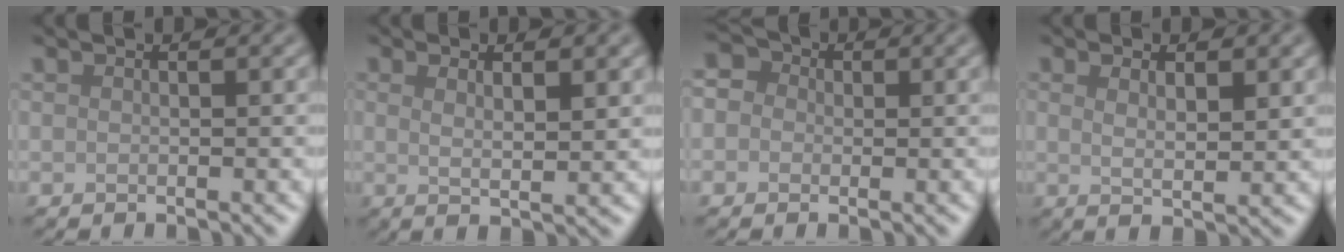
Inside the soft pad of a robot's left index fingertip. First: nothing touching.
{"total": 3.9, "force": [1.4, 1.0, 3.5], "torque": [-0.046, -0.001, 0.015]}
{"total": 2.6, "force": [0.5, 2.4, 1.1], "torque": [-0.003, 0.011, -0.014]}
{"total": 3.3, "force": [1.4, 0.9, 2.8], "torque": [-0.041, -0.001, 0.019]}